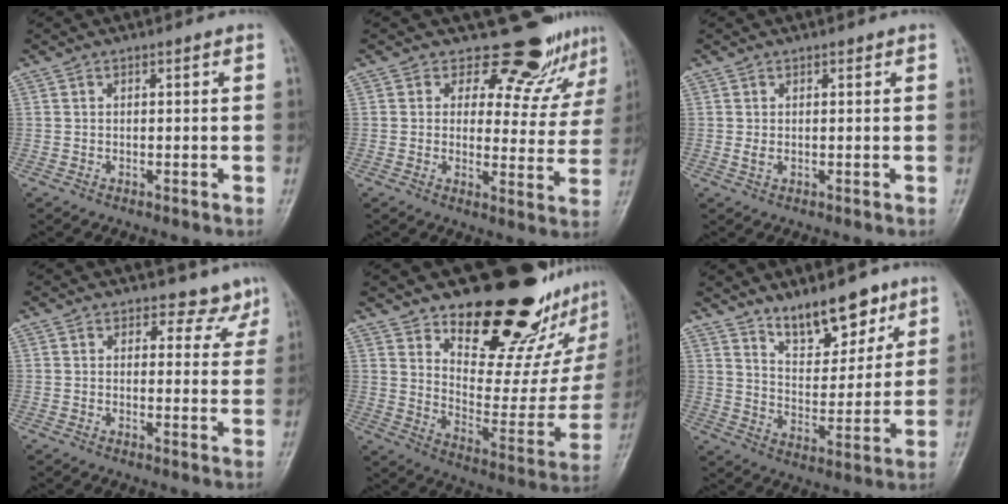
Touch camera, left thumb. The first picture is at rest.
{"total": 11.9, "force": [10.4, 5.3, 2.5], "torque": [0.018, -0.081, 0.114]}
{"total": 1.4, "force": [0.4, 0.9, 1.1], "torque": [-0.017, -0.004, 0.011]}
{"total": 5.4, "force": [4.5, 2.9, 0.2], "torque": [0.031, -0.029, 0.038]}
{"total": 27.8, "force": [18.9, 11.9, 16.6], "torque": [-0.196, -0.119, 0.275]}
{"total": 11.4, "force": [8.4, 5.0, 6.0], "torque": [-0.061, -0.066, 0.146]}